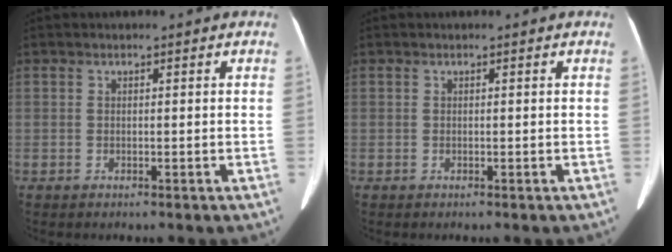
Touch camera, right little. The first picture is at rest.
{"total": 0.0}